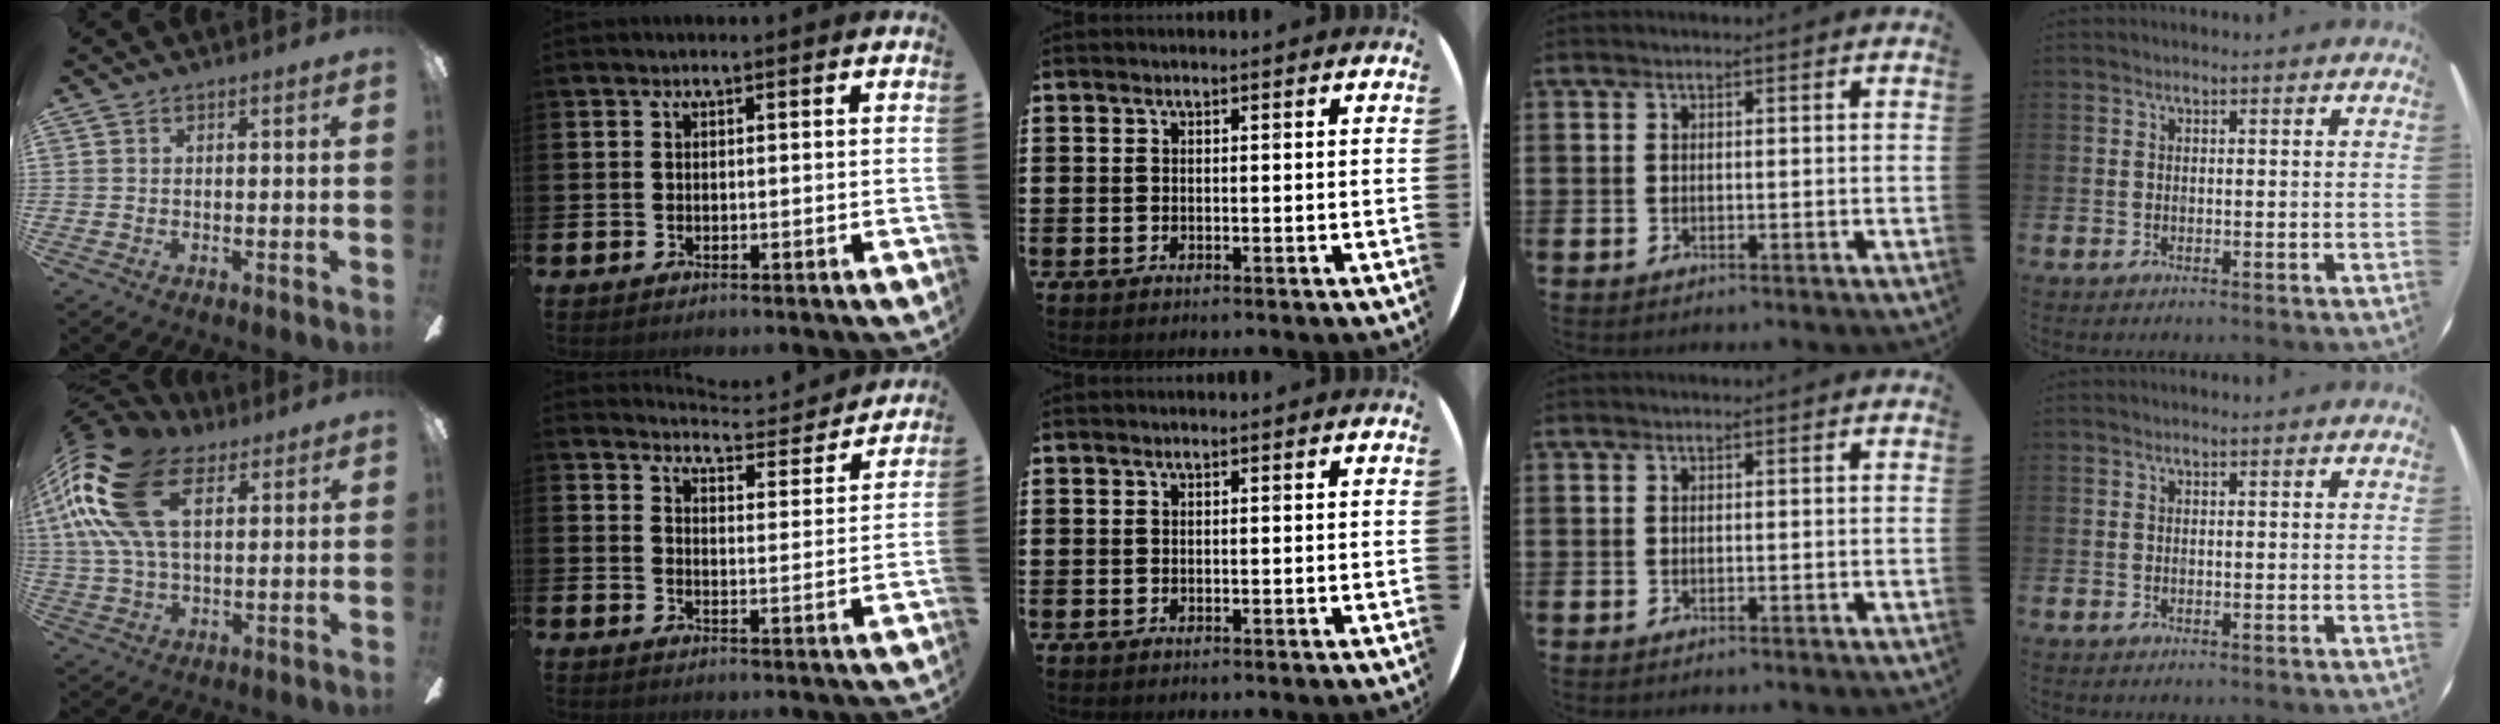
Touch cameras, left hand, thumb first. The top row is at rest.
{"thumb": {"total": 22.1, "force": [8.6, 12.3, 16.2], "torque": [-0.365, -0.006, 0.146]}, "index": {"total": 4.8, "force": [4.7, 0.5, 0.6], "torque": [-0.017, -0.041, 0.076]}}